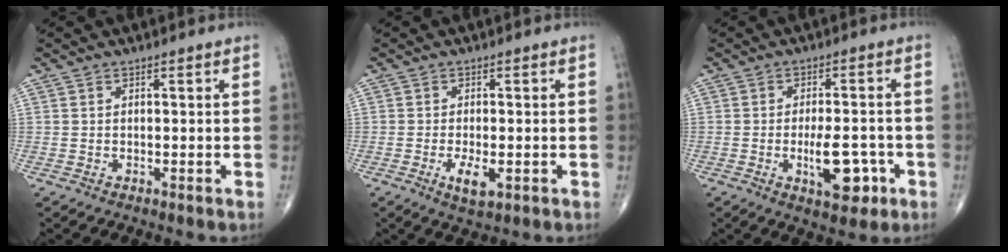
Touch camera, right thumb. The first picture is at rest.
{"total": 4.4, "force": [-1.4, 1.8, 3.8], "torque": [-0.067, -0.007, -0.020]}
{"total": 8.6, "force": [-2.7, 3.8, 7.2], "torque": [-0.097, 0.008, -0.034]}